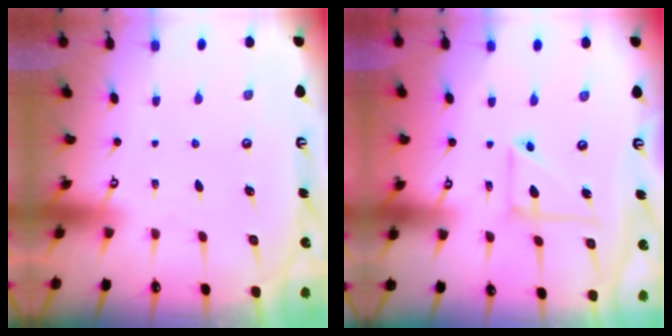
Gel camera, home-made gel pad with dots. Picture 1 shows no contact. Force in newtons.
{"total": 8.3, "press": 8.3, "slide": 0.7}